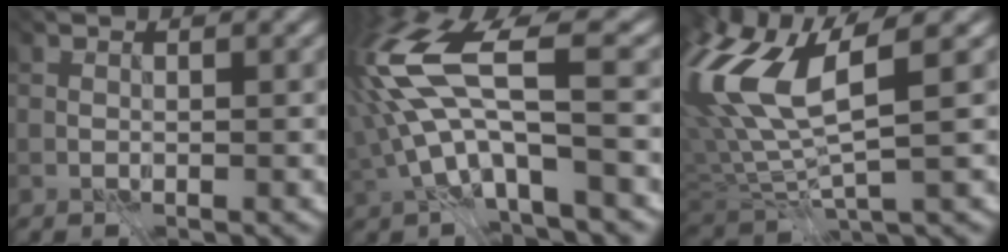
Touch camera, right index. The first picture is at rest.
{"total": 8.0, "force": [-1.9, 1.6, 7.6], "torque": [-0.175, 0.008, -0.021]}
{"total": 8.2, "force": [1.1, 2.4, 7.8], "torque": [-0.186, -0.001, 0.044]}